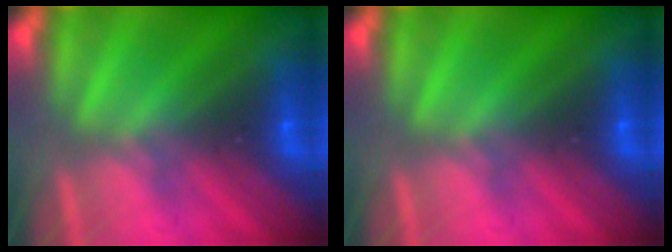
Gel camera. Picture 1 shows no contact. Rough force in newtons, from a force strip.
{"total": 0.0}